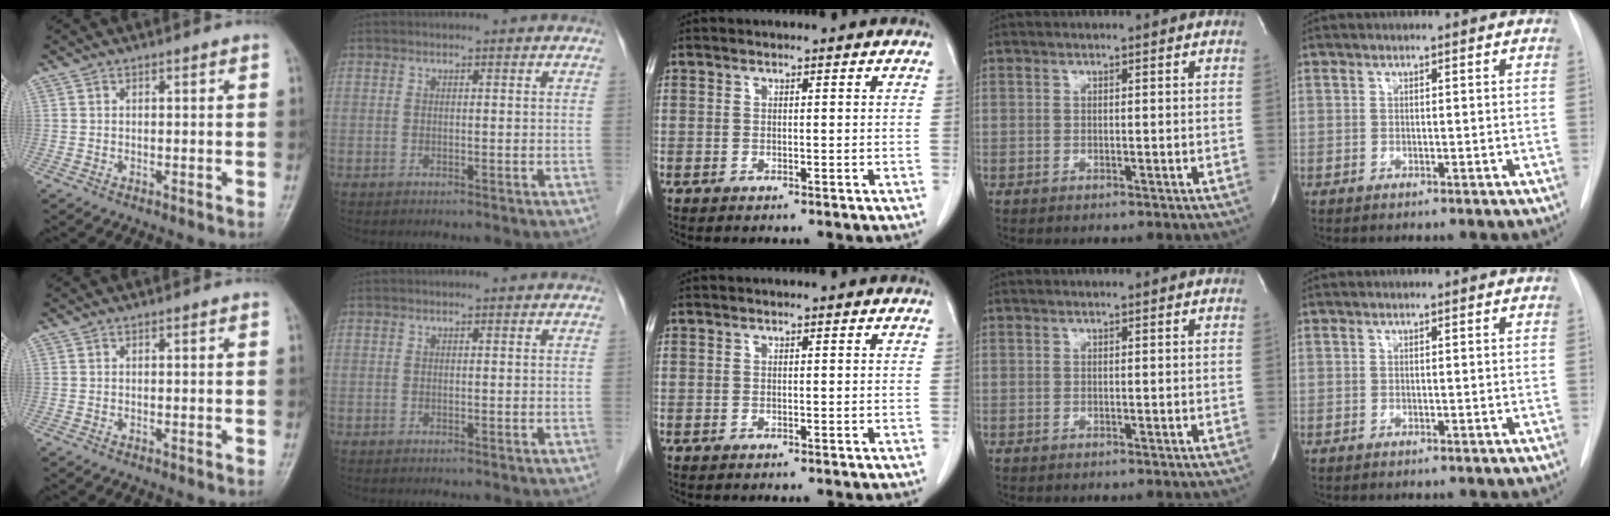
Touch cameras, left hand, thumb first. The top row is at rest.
{}